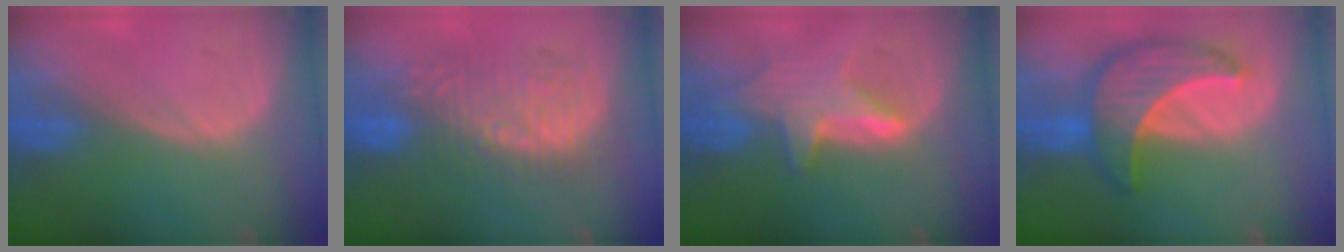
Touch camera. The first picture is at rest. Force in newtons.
{"total": 9.2, "press": 9.2, "slide": 0.3}
{"total": 6.9, "press": 6.4, "slide": 2.6}
{"total": 10.0, "press": 10.0, "slide": 0.6}